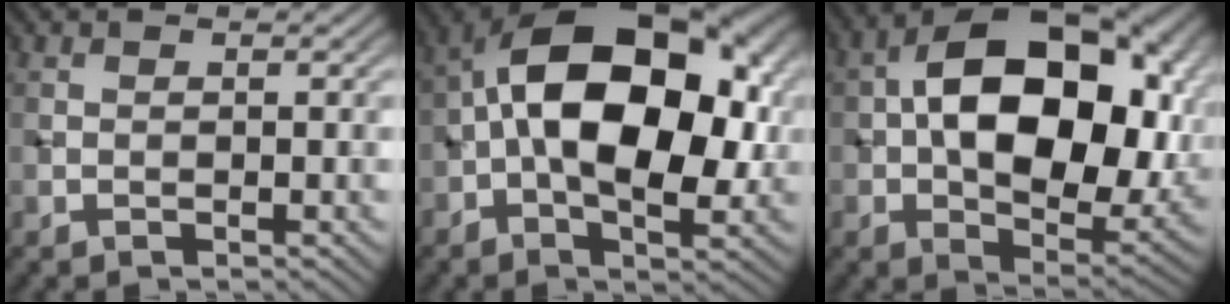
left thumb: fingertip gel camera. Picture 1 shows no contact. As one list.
[{"total": 16.6, "force": [0.7, 9.6, 13.5], "torque": [-0.209, 0.030, -0.006]}, {"total": 18.4, "force": [2.1, 11.5, 14.2], "torque": [-0.225, -0.004, 0.038]}]